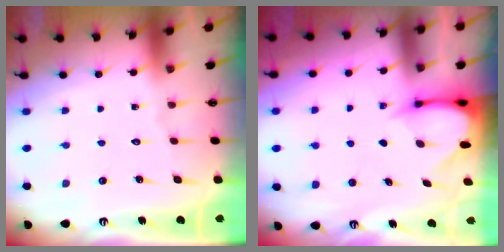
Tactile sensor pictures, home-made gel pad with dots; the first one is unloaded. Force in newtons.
{"total": 3.3, "press": 3.3, "slide": 0.3}